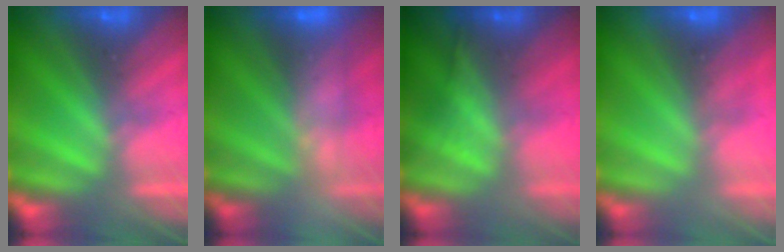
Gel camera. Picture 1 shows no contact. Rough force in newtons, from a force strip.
{"total": 2.6}
{"total": 1.3}
{"total": 5.3}